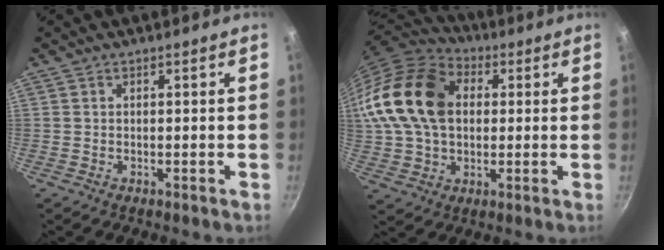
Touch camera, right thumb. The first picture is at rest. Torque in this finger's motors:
{"motor_torque": [2.42, 2.59, 0.86, -0.73, 0.32]}